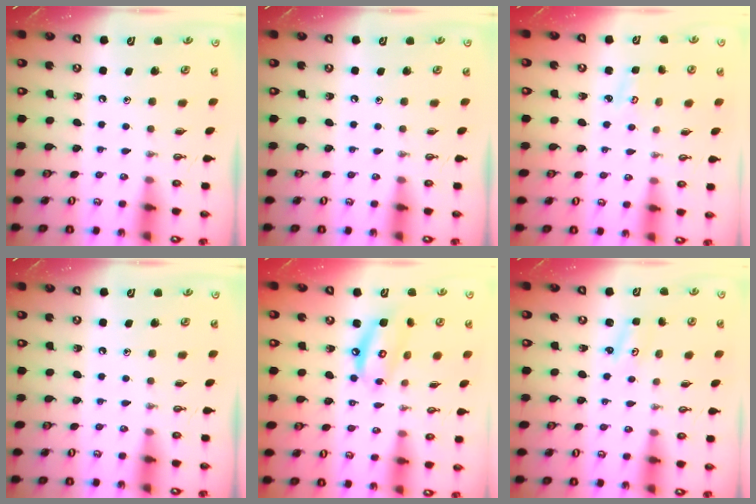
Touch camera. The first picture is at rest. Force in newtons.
{"total": 0.0}
{"total": 2.6, "press": 2.6, "slide": 0.3}
{"total": 0.0}
{"total": 10.7, "press": 10.6, "slide": 1.0}
{"total": 1.5, "press": 1.4, "slide": 0.2}